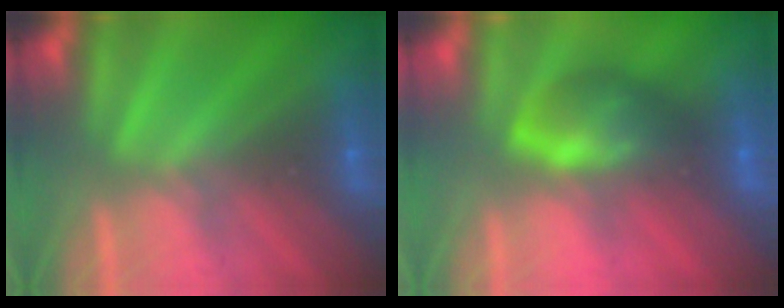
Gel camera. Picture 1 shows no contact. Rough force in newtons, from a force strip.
{"total": 5.8}